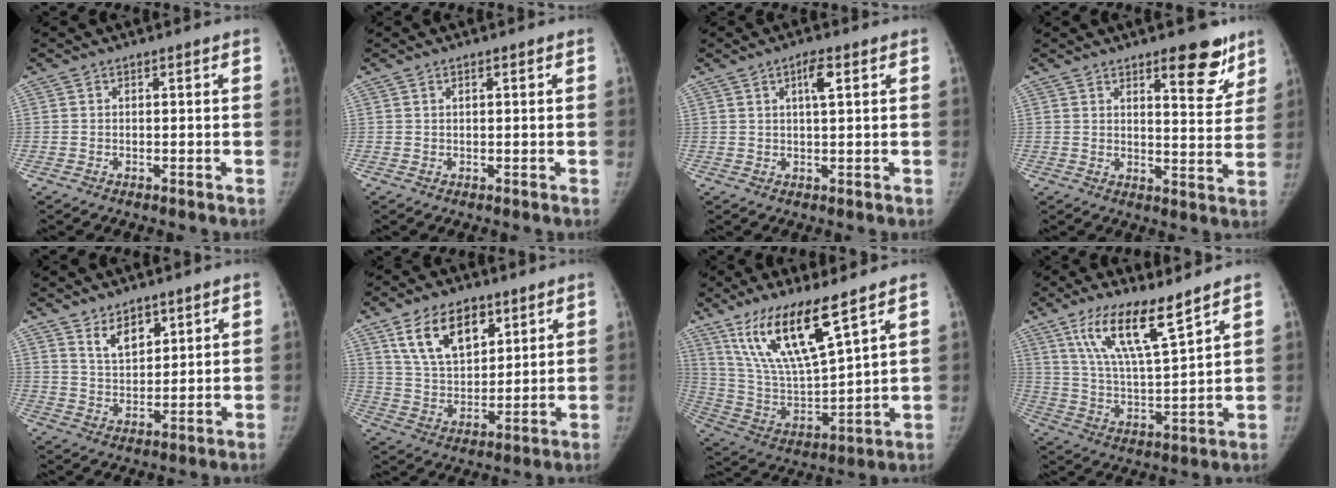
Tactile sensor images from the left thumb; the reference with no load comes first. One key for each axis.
{"total": 0.8, "fx": 0.4, "fy": 0.3, "fz": 0.7, "tx": -0.012, "ty": 0.003, "tz": 0.006}
{"total": 3.7, "fx": 1.5, "fy": 0.9, "fz": 3.3, "tx": -0.056, "ty": 0.000, "tz": 0.027}
{"total": 9.9, "fx": 6.4, "fy": 3.4, "fz": 6.7, "tx": -0.054, "ty": -0.041, "tz": 0.088}
{"total": 6.3, "fx": 4.0, "fy": 3.3, "fz": 3.5, "tx": -0.038, "ty": -0.034, "tz": 0.079}
{"total": 13.4, "fx": 7.2, "fy": 7.6, "fz": 8.3, "tx": -0.117, "ty": -0.034, "tz": 0.141}
{"total": 17.6, "fx": 11.0, "fy": 3.9, "fz": 13.2, "tx": -0.243, "ty": -0.054, "tz": 0.224}
{"total": 13.5, "fx": 8.8, "fy": 2.6, "fz": 9.9, "tx": -0.173, "ty": -0.050, "tz": 0.174}